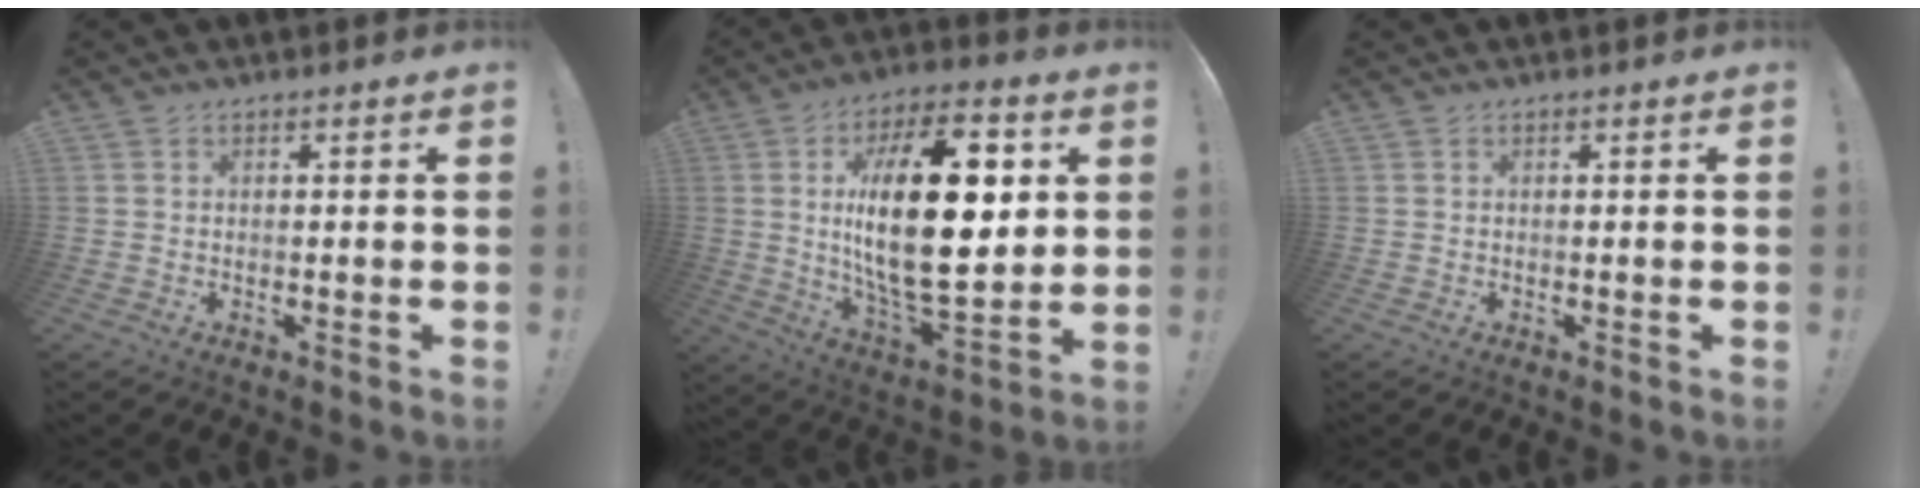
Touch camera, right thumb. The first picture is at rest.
{"total": 27.5, "force": [4.2, 11.7, 24.5], "torque": [-0.424, -0.015, 0.061]}
{"total": 0.0}